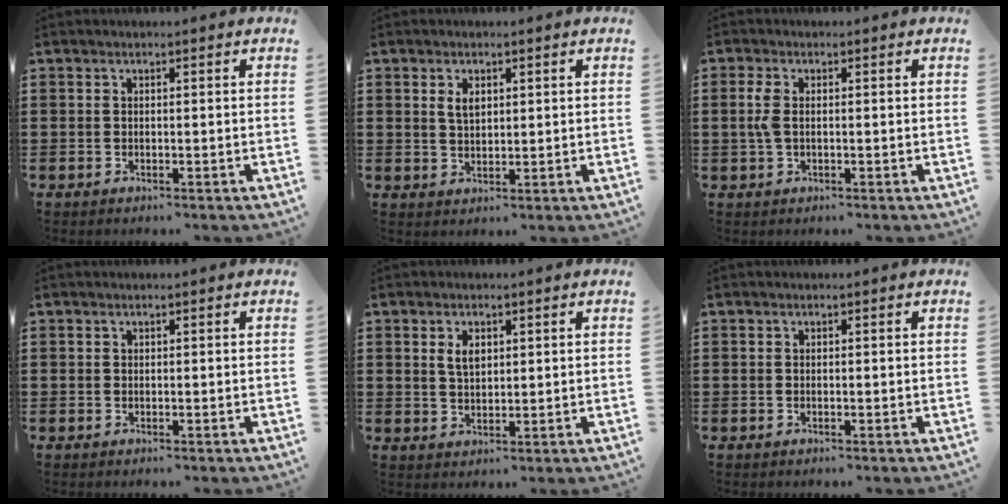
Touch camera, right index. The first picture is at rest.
{"total": 2.6, "force": [1.1, 1.4, 1.9], "torque": [-0.040, 0.005, 0.020]}
{"total": 3.0, "force": [0.1, 1.4, 2.7], "torque": [-0.069, 0.001, -0.005]}
{"total": 0.0}
{"total": 3.1, "force": [1.1, 1.6, 2.3], "torque": [-0.043, 0.003, 0.018]}
{"total": 0.0}